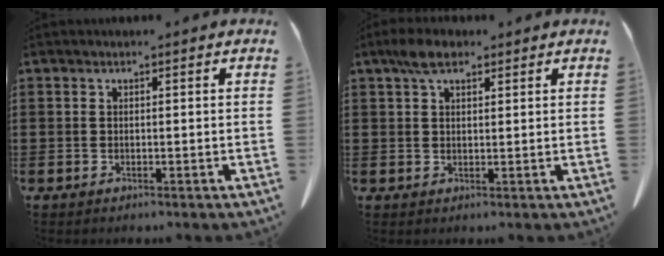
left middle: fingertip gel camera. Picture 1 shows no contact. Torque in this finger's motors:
{"motor_torque": [0.11, 0.53, -0.17, -0.05]}